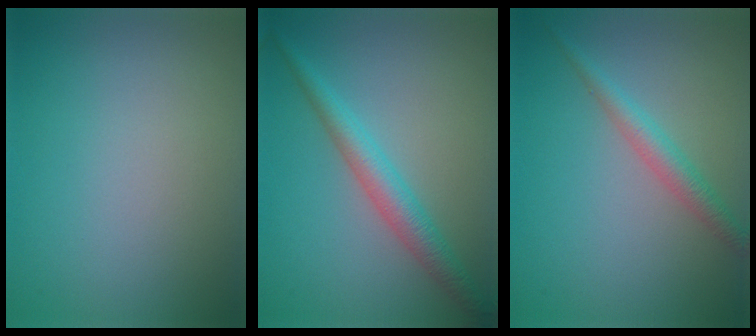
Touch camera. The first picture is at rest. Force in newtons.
{"total": 3.3, "press": 3.3, "slide": 0.0}
{"total": 2.3, "press": 2.3, "slide": 0.1}